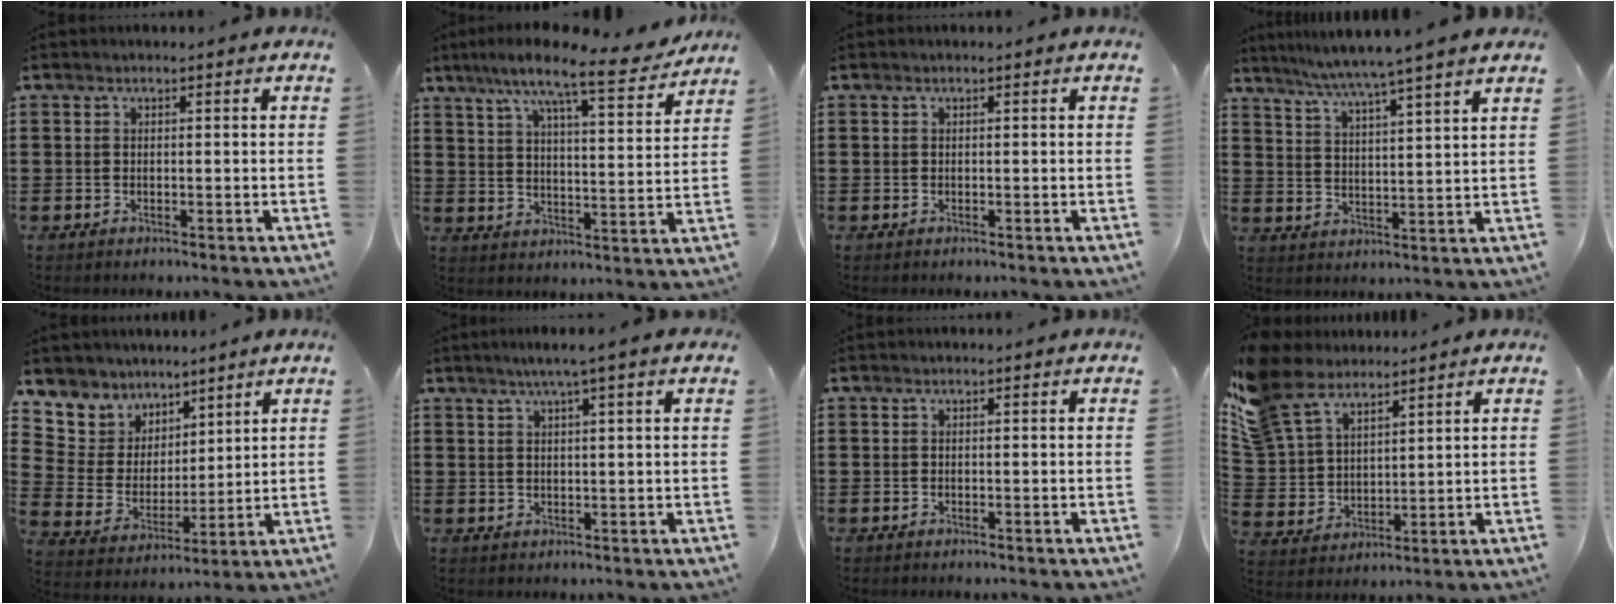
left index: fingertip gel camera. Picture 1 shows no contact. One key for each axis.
{"total": 11.0, "fx": 8.8, "fy": 0.6, "fz": 6.5, "tx": -0.138, "ty": -0.040, "tz": 0.145}
{"total": 0.0}
{"total": 5.6, "fx": 4.8, "fy": -1.4, "fz": 2.5, "tx": -0.065, "ty": -0.030, "tz": 0.080}
{"total": 7.8, "fx": 5.8, "fy": 5.1, "fz": -0.5, "tx": -0.045, "ty": -0.046, "tz": 0.116}
{"total": 3.0, "fx": 1.8, "fy": -0.3, "fz": 2.3, "tx": -0.048, "ty": 0.002, "tz": 0.030}
{"total": 0.0}
{"total": 10.1, "fx": 8.0, "fy": 5.0, "fz": 3.6, "tx": -0.118, "ty": -0.029, "tz": 0.156}